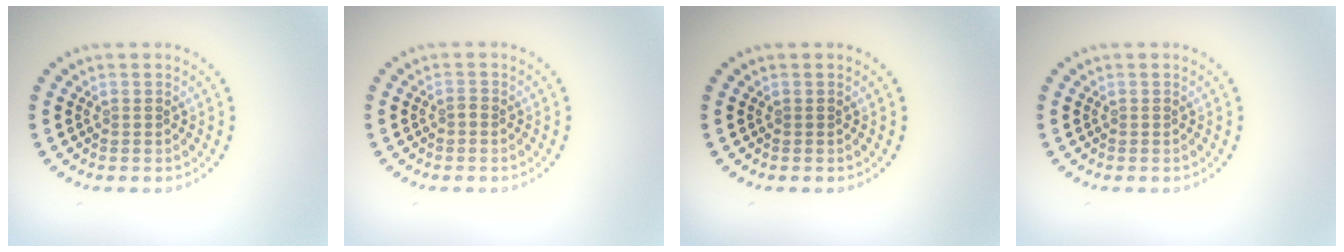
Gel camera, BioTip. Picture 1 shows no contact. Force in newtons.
{"total": 0.5, "press": 0.4, "slide": 0.4}
{"total": 0.0}
{"total": 0.0}